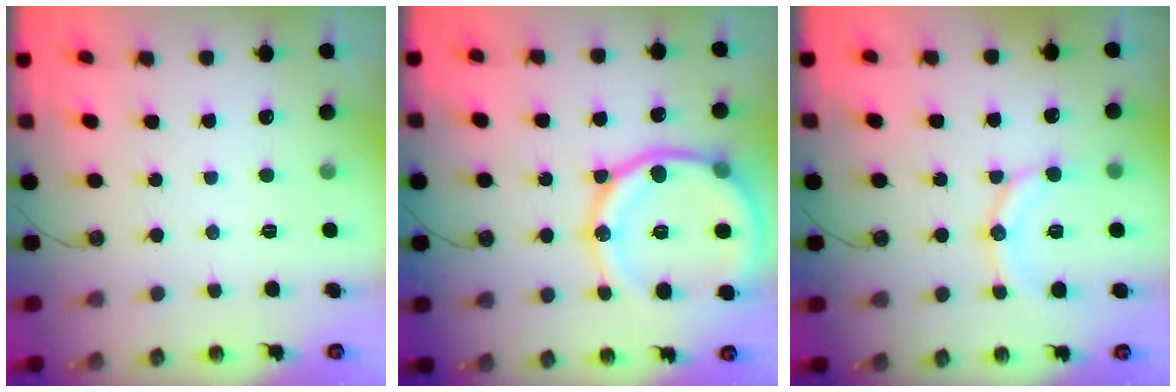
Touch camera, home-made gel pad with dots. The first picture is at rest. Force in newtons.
{"total": 19.0, "press": 18.8, "slide": 2.3}
{"total": 12.3, "press": 12.0, "slide": 2.7}